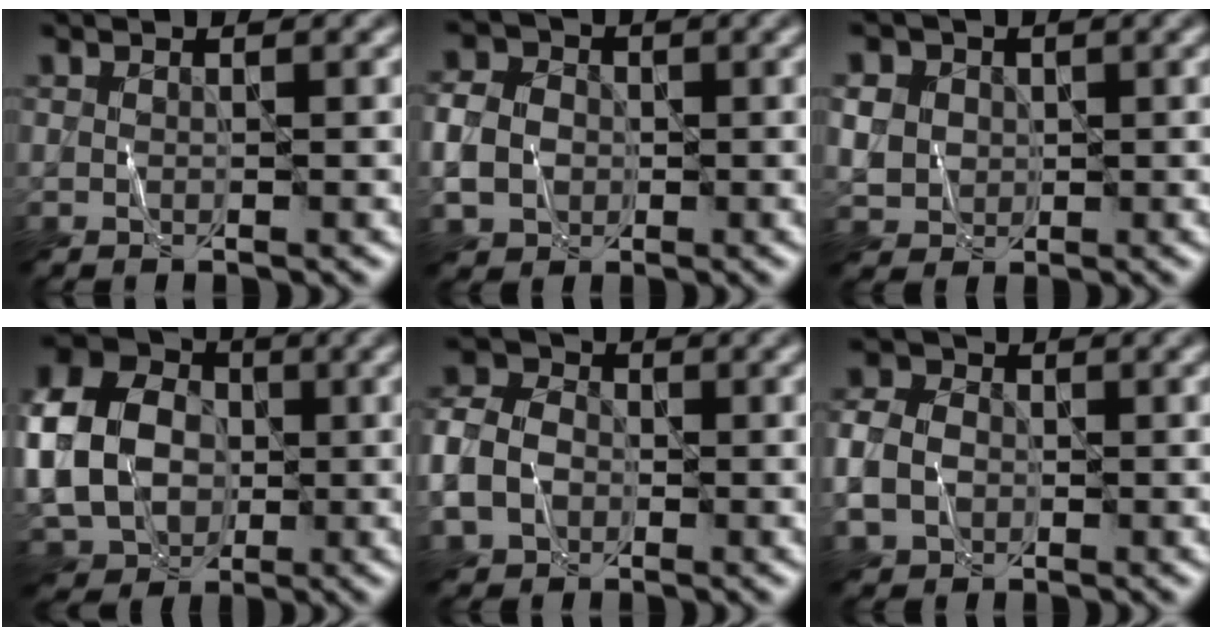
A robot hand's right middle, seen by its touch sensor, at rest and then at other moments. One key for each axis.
{"total": 4.5, "fx": -0.7, "fy": 3.9, "fz": 2.2, "tx": -0.047, "ty": 0.002, "tz": -0.018}
{"total": 3.9, "fx": 0.8, "fy": 3.5, "fz": 1.5, "tx": -0.047, "ty": 0.007, "tz": 0.015}
{"total": 12.7, "fx": -0.4, "fy": 10.1, "fz": 7.8, "tx": -0.167, "ty": 0.009, "tz": -0.023}
{"total": 7.1, "fx": -1.8, "fy": 5.6, "fz": 4.0, "tx": -0.091, "ty": -0.011, "tz": -0.044}
{"total": 5.5, "fx": -0.8, "fy": 4.5, "fz": 3.0, "tx": -0.071, "ty": 0.000, "tz": -0.022}